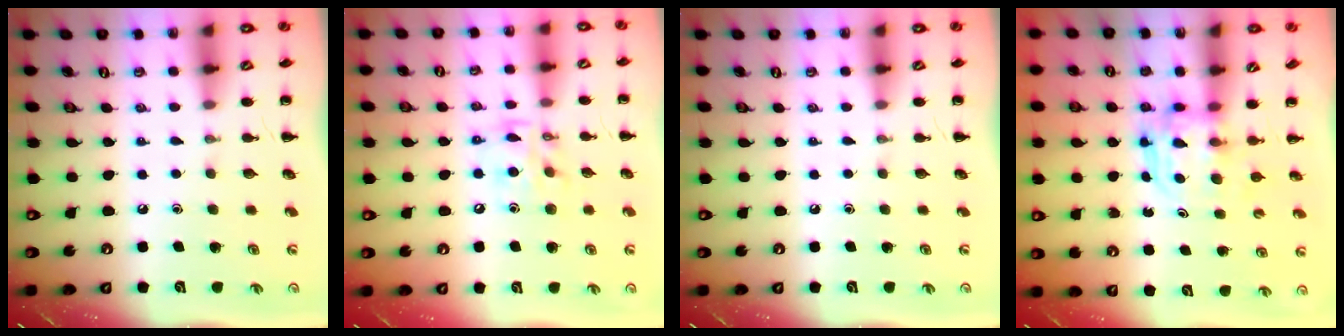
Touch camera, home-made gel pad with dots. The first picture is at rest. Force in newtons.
{"total": 11.7, "press": 11.5, "slide": 2.0}
{"total": 0.0}
{"total": 3.8, "press": 3.8, "slide": 0.2}